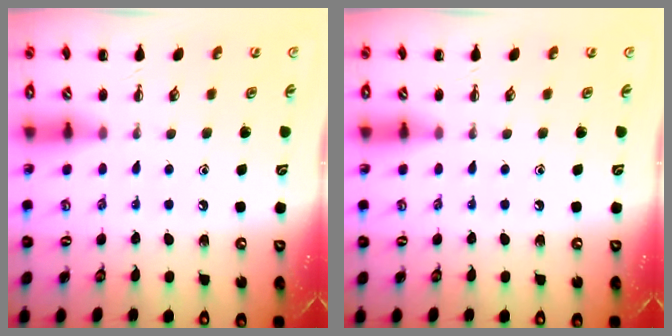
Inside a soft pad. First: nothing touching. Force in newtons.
{"total": 0.0}